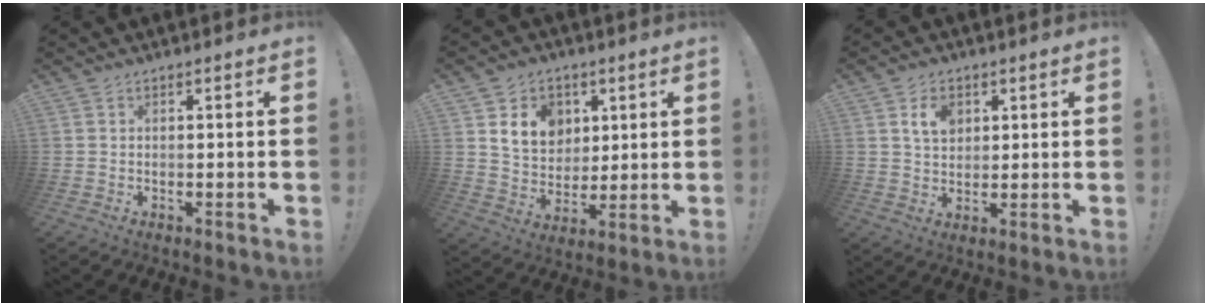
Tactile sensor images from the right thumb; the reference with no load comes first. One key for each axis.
{"total": 13.2, "fx": 5.7, "fy": 10.3, "fz": 5.9, "tx": -0.086, "ty": -0.021, "tz": 0.115}
{"total": 6.9, "fx": 2.9, "fy": 4.9, "fz": 3.9, "tx": -0.056, "ty": -0.003, "tz": 0.050}